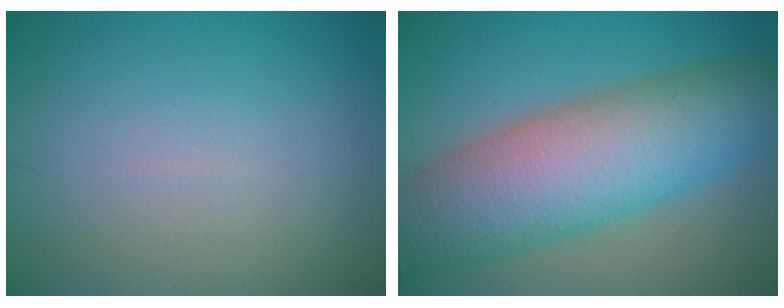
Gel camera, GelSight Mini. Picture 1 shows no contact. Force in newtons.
{"total": 11.5, "press": 11.5, "slide": 0.1}